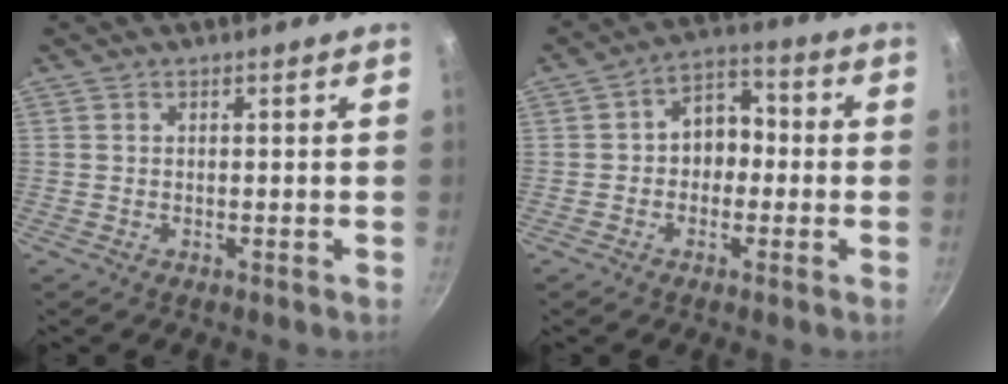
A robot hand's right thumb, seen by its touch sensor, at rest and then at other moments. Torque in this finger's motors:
{"motor_torque": [-0.44, 0.08, 0.04, 0.16, 0.05]}